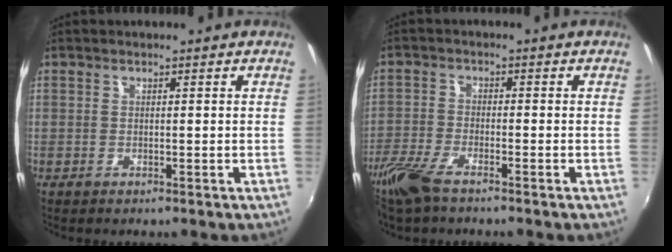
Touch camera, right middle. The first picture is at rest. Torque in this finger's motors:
{"motor_torque": [0.50, -0.48, 0.10, 0.08]}